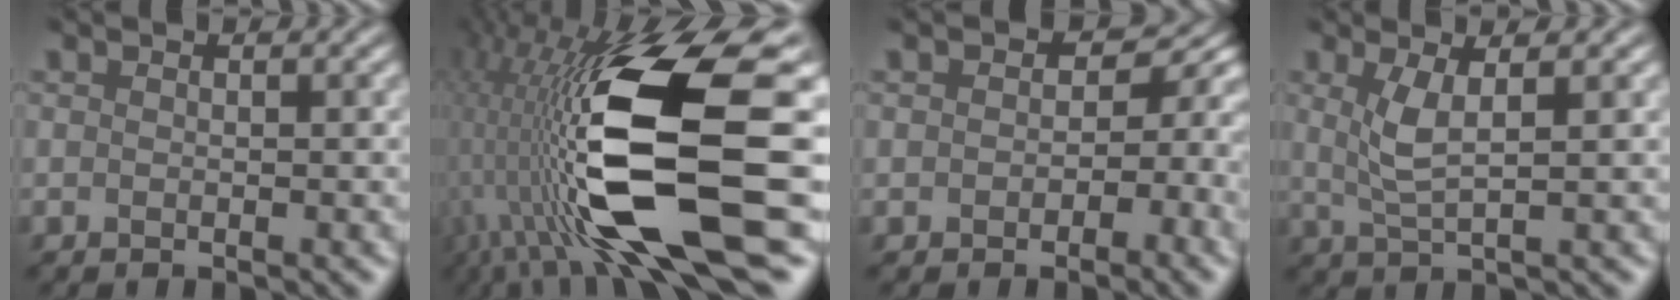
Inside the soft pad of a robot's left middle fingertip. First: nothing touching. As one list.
[{"total": 13.1, "force": [-1.2, 4.2, 12.4], "torque": [-0.243, -0.001, -0.015]}, {"total": 3.3, "force": [-0.6, 2.5, 2.0], "torque": [-0.016, -0.001, -0.021]}, {"total": 2.3, "force": [2.0, 0.1, 1.2], "torque": [-0.032, -0.003, 0.037]}]